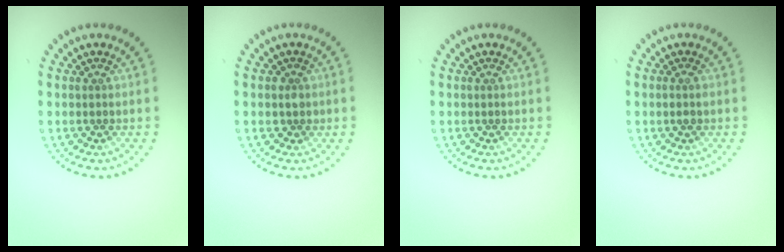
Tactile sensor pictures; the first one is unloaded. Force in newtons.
{"total": 1.5, "press": 1.3, "slide": 0.7}
{"total": 0.0}
{"total": 0.9, "press": 0.8, "slide": 0.5}